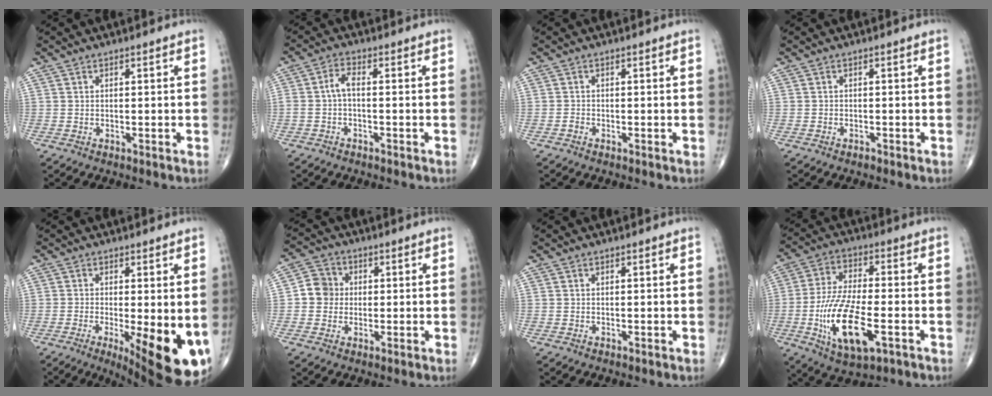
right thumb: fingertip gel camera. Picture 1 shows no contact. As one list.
[{"total": 3.0, "force": [-0.5, 1.2, 2.7], "torque": [-0.058, 0.012, -0.014]}, {"total": 0.6, "force": [-0.4, 0.3, 0.3], "torque": [-0.003, 0.000, -0.012]}, {"total": 0.6, "force": [-0.5, 0.3, 0.2], "torque": [-0.002, 0.001, -0.011]}, {"total": 14.9, "force": [-4.0, 4.7, 13.6], "torque": [-0.154, -0.021, -0.041]}, {"total": 5.4, "force": [0.1, 5.1, 1.8], "torque": [-0.008, 0.011, -0.008]}, {"total": 0.0}, {"total": 16.3, "force": [-5.0, 6.4, 14.1], "torque": [-0.279, 0.007, -0.083]}]